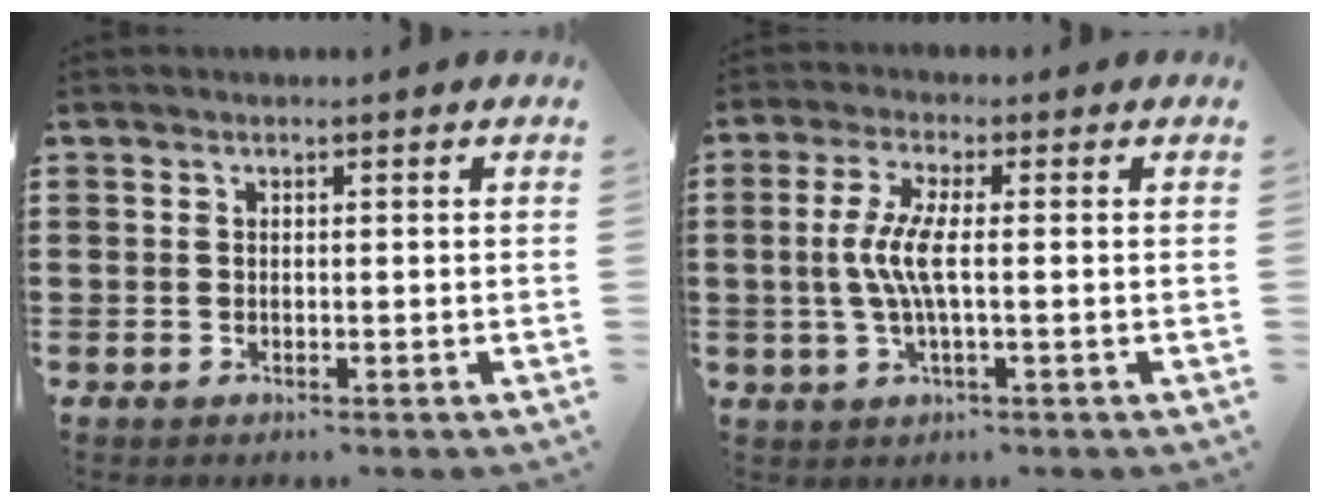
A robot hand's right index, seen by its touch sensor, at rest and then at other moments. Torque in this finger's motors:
{"motor_torque": [1.51, 0.26, 0.46, 0.21]}